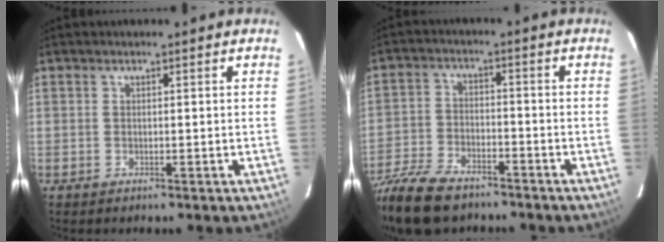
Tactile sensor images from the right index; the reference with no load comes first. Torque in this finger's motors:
{"motor_torque": [0.96, -0.86, 0.37, 0.09]}